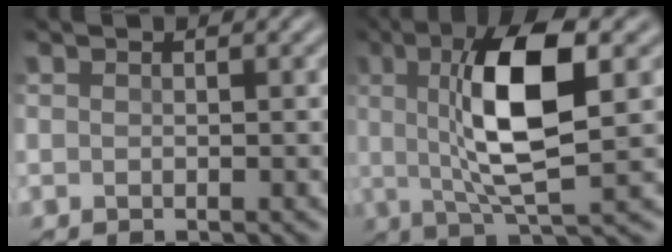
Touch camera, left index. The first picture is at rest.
{"total": 8.5, "force": [1.5, 2.0, 8.1], "torque": [-0.147, 0.005, 0.025]}